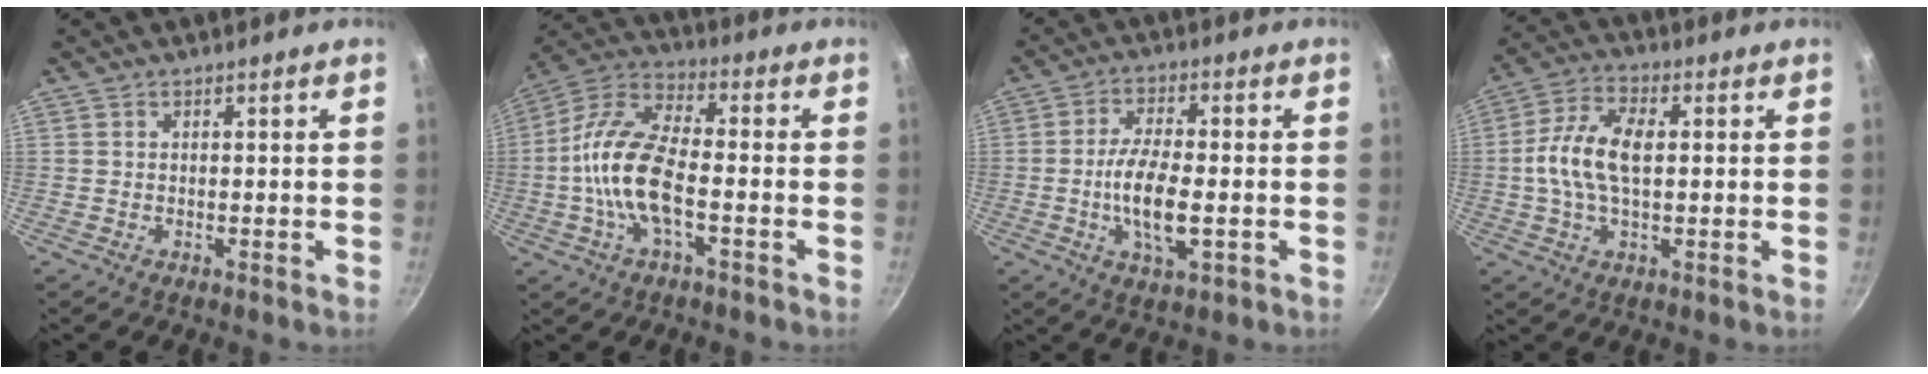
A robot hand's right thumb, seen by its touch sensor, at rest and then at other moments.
{"total": 14.5, "force": [-2.6, 6.3, 12.8], "torque": [-0.271, 0.037, -0.053]}
{"total": 9.5, "force": [-1.8, 3.8, 8.6], "torque": [-0.165, 0.006, -0.032]}
{"total": 10.8, "force": [0.6, 5.7, 9.2], "torque": [-0.193, 0.018, 0.010]}